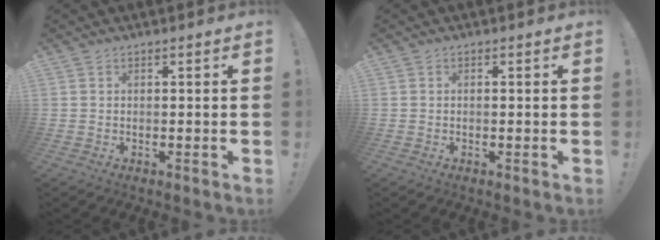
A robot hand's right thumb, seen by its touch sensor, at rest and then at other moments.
{"total": 0.0}